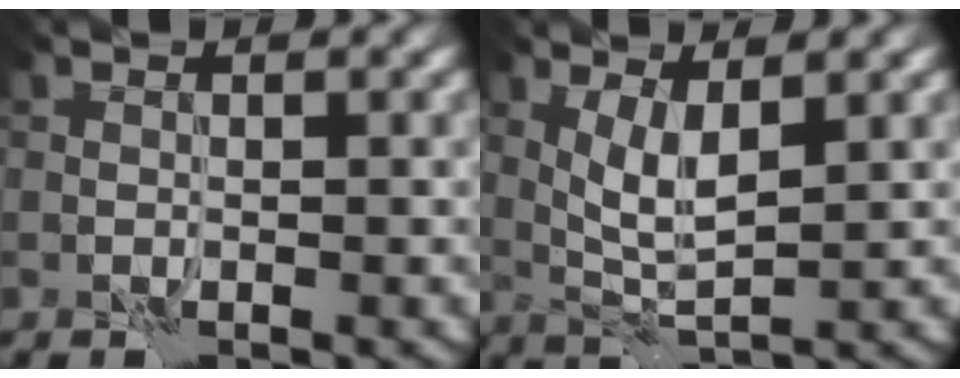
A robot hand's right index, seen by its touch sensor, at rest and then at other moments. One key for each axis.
{"total": 3.5, "fx": 1.3, "fy": 1.0, "fz": 3.1, "tx": -0.067, "ty": -0.005, "tz": 0.029}